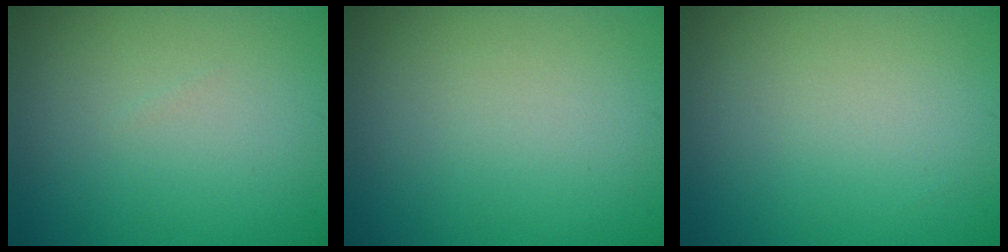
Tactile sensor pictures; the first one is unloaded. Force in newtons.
{"total": 0.0}
{"total": 0.0}